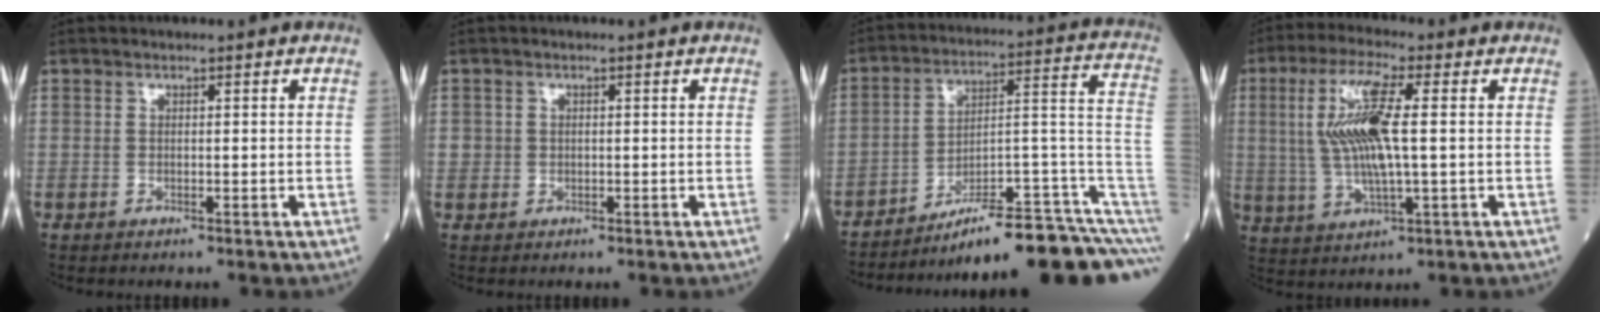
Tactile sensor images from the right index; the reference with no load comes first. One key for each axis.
{"total": 1.5, "fx": 0.1, "fy": 1.4, "fz": 0.3, "tx": -0.002, "ty": 0.004, "tz": 0.003}
{"total": 18.4, "fx": -13.3, "fy": 0.7, "fz": 12.7, "tx": -0.109, "ty": 0.054, "tz": -0.197}
{"total": 11.3, "fx": 1.5, "fy": 1.8, "fz": 11.0, "tx": -0.233, "ty": 0.007, "tz": 0.030}